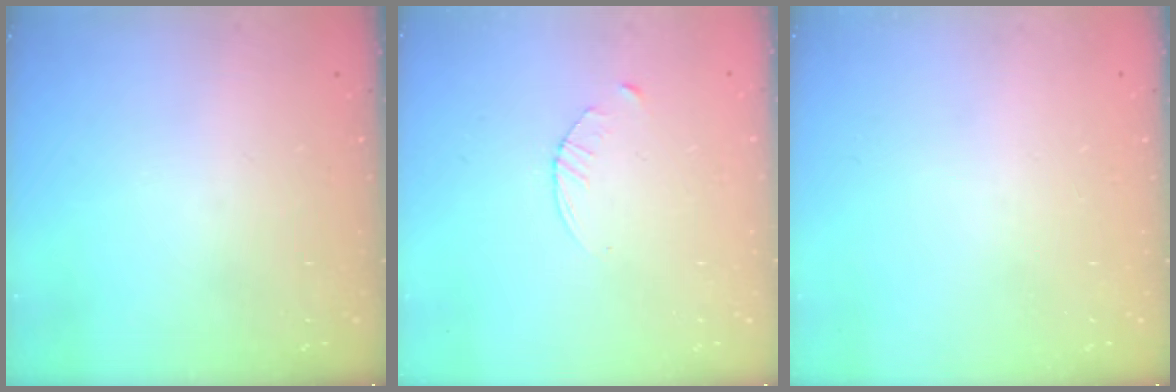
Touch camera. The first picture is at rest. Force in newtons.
{"total": 2.9, "press": 2.9, "slide": 0.4}
{"total": 0.0}